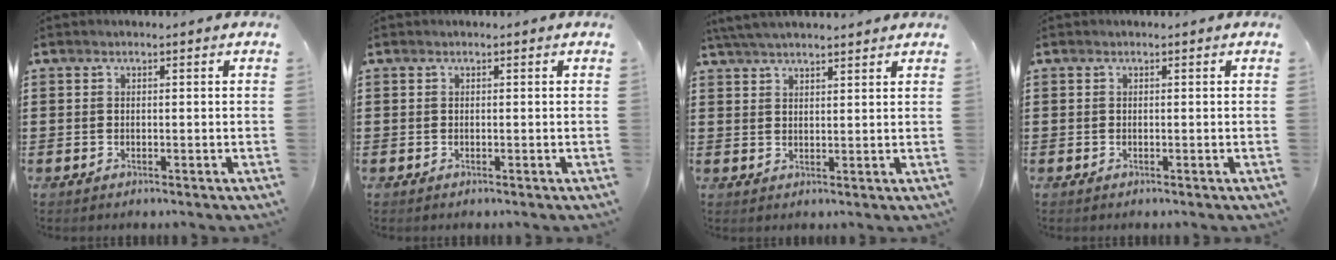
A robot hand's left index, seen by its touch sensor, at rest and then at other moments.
{"total": 0.0}
{"total": 3.7, "force": [3.4, 0.2, 1.3], "torque": [-0.035, -0.004, 0.064]}
{"total": 0.0}